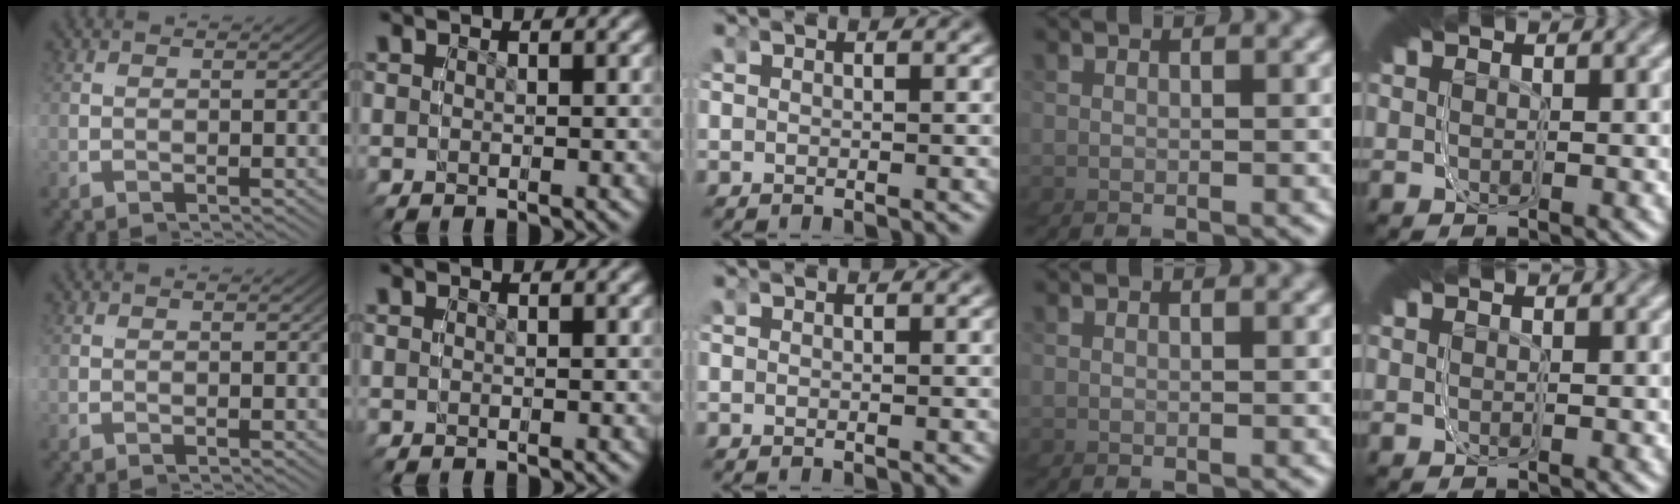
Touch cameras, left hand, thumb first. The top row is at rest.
{}